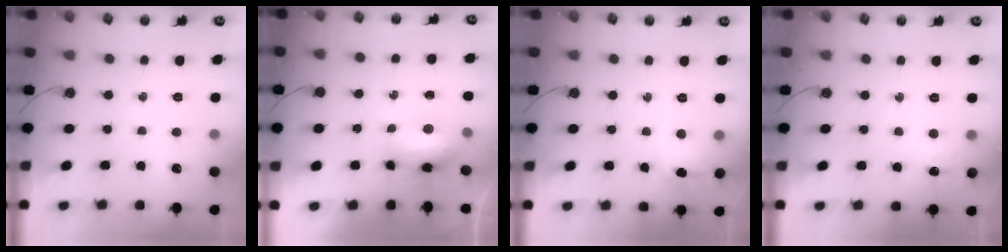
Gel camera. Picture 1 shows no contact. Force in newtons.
{"total": 14.8, "press": 10.0, "slide": 10.8}
{"total": 4.7, "press": 4.5, "slide": 1.5}
{"total": 5.5, "press": 5.4, "slide": 0.7}